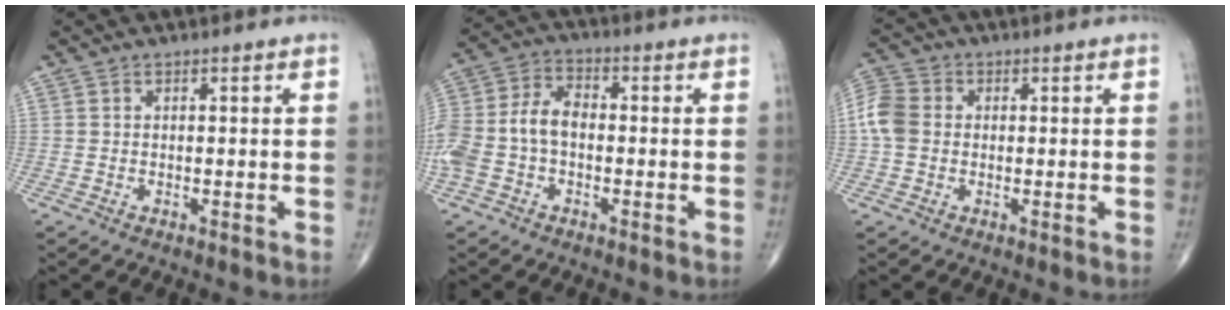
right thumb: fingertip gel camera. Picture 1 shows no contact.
{"total": 11.7, "force": [-1.9, 7.6, 8.7], "torque": [-0.190, 0.034, -0.043]}
{"total": 6.5, "force": [0.1, 5.3, 3.9], "torque": [-0.086, 0.017, -0.007]}